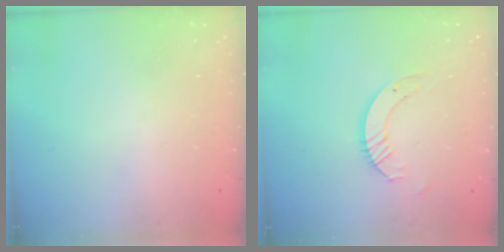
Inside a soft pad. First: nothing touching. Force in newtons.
{"total": 5.7, "press": 5.7, "slide": 0.3}